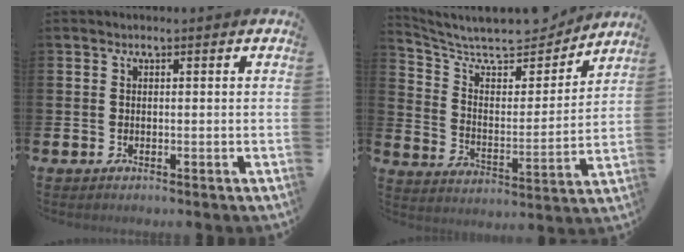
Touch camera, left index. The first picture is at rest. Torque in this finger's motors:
{"motor_torque": [0.81, -1.33, 0.10, 0.04]}